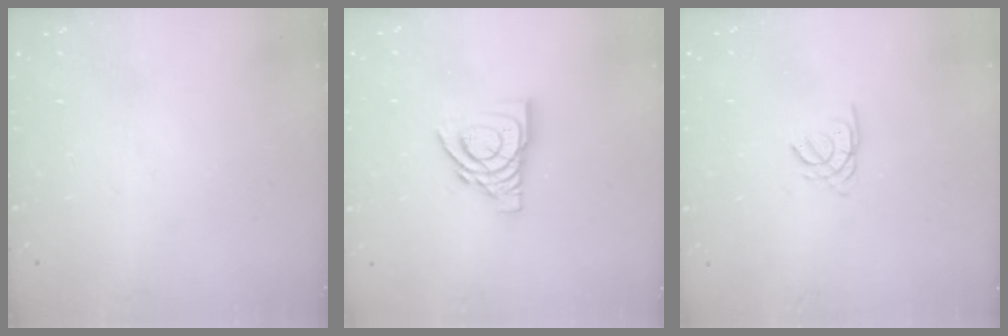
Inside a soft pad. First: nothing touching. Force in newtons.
{"total": 12.4, "press": 12.3, "slide": 1.3}
{"total": 1.6, "press": 1.5, "slide": 0.4}